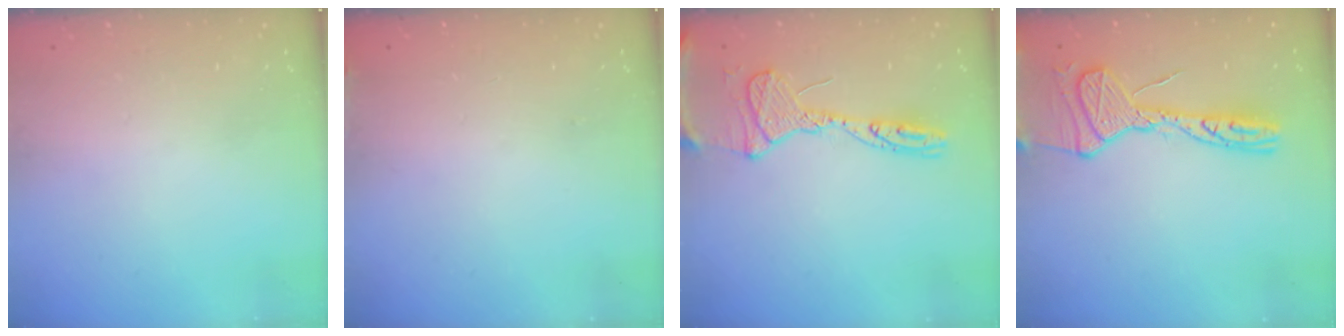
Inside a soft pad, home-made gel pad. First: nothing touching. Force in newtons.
{"total": 6.3, "press": 5.9, "slide": 2.1}
{"total": 15.5, "press": 15.4, "slide": 1.2}
{"total": 16.8, "press": 16.7, "slide": 1.7}